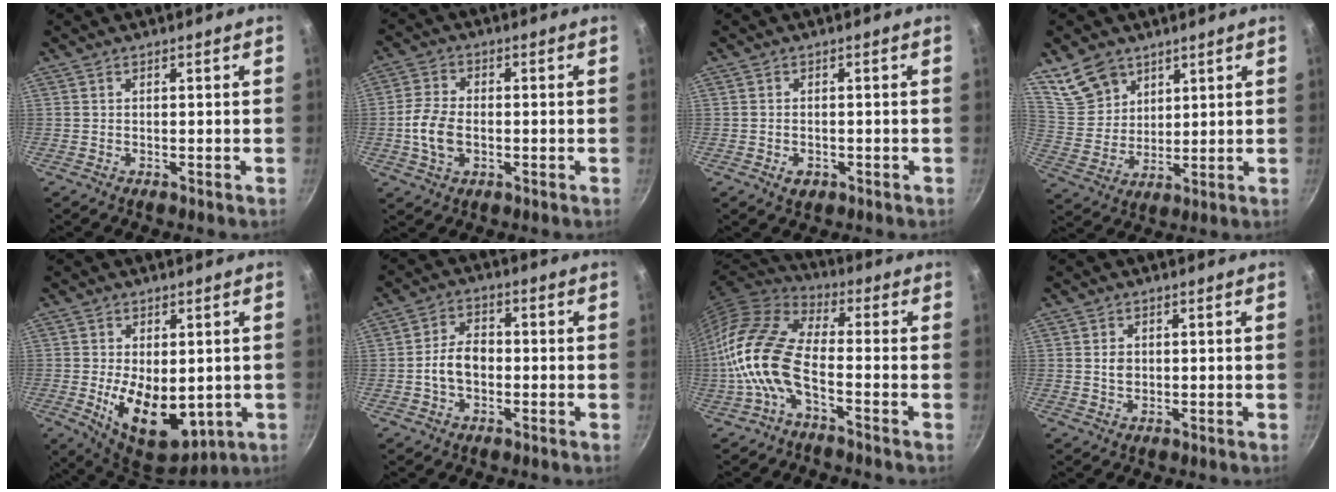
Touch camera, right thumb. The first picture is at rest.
{"total": 7.5, "force": [-1.2, 4.9, 5.6], "torque": [-0.110, 0.011, -0.028]}
{"total": 2.4, "force": [-0.9, 1.8, 1.4], "torque": [-0.021, 0.006, -0.010]}
{"total": 9.9, "force": [6.3, 6.7, 3.5], "torque": [-0.037, -0.021, 0.135]}
{"total": 14.1, "force": [-1.7, 8.5, 11.1], "torque": [-0.151, -0.020, -0.003]}
{"total": 6.7, "force": [-1.1, 4.7, 4.7], "torque": [-0.065, 0.023, -0.025]}
{"total": 13.9, "force": [-3.9, 6.5, 11.6], "torque": [-0.233, 0.035, -0.098]}
{"total": 2.6, "force": [0.2, 2.0, 1.6], "torque": [-0.020, 0.002, 0.003]}